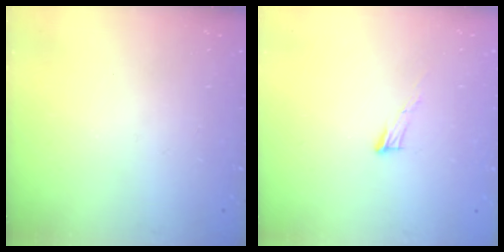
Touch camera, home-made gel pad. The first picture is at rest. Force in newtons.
{"total": 5.7, "press": 5.7, "slide": 0.3}